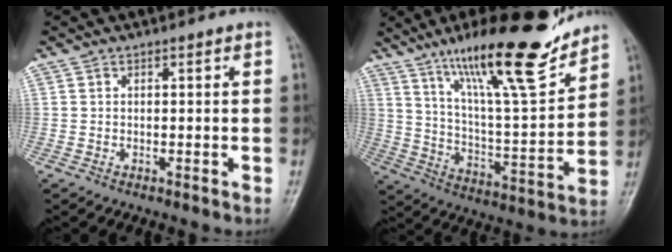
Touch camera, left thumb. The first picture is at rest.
{"total": 21.9, "force": [15.9, 3.8, 14.6], "torque": [-0.209, -0.078, 0.268]}